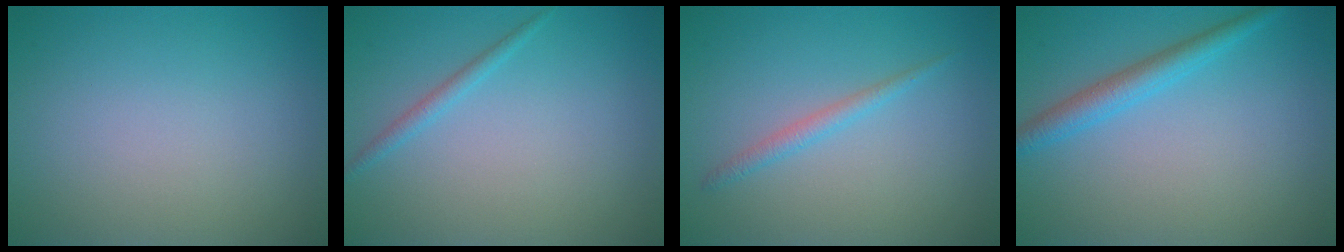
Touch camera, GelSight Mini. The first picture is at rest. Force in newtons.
{"total": 1.0, "press": 1.0, "slide": 0.1}
{"total": 1.4, "press": 1.4, "slide": 0.0}
{"total": 2.7, "press": 2.7, "slide": 0.2}